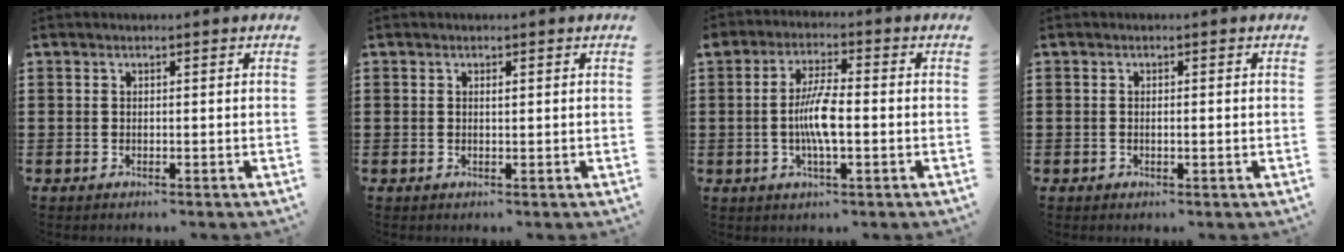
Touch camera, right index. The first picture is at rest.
{"total": 0.5, "force": [0.2, 0.1, 0.5], "torque": [-0.009, -0.001, 0.004]}
{"total": 6.2, "force": [-0.8, 1.5, 5.9], "torque": [-0.126, -0.003, -0.023]}
{"total": 0.6, "force": [-0.1, 0.2, 0.6], "torque": [-0.012, -0.002, -0.001]}